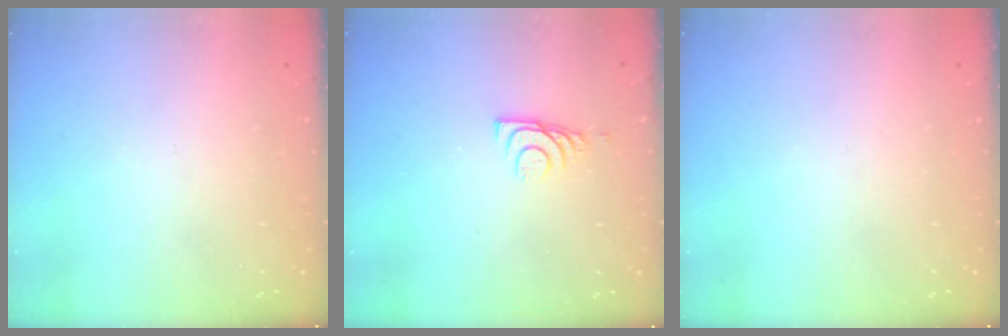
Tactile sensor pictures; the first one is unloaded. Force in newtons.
{"total": 6.9, "press": 6.8, "slide": 0.8}
{"total": 0.0}